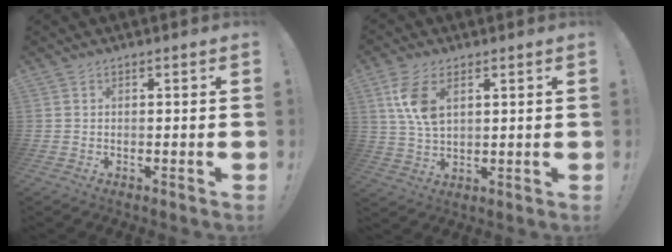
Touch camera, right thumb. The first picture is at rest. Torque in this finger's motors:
{"motor_torque": [0.52, 1.93, 0.49, -0.27, 0.06]}